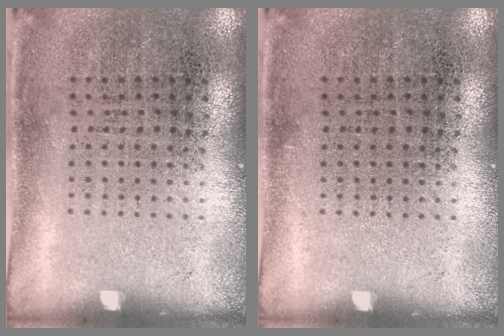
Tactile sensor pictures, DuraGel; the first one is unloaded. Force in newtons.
{"total": 0.0}